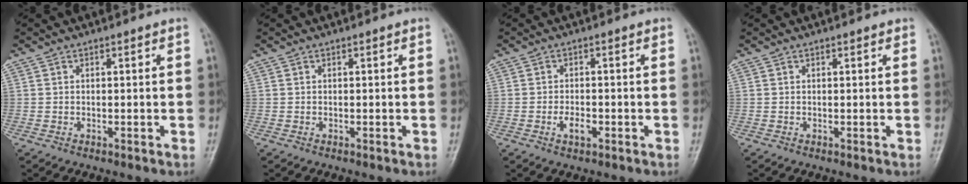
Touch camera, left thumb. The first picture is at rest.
{"total": 0.0}
{"total": 2.8, "force": [-1.1, 1.5, 2.1], "torque": [-0.035, 0.004, -0.019]}
{"total": 0.6, "force": [0.4, 0.3, 0.3], "torque": [-0.006, -0.002, 0.003]}